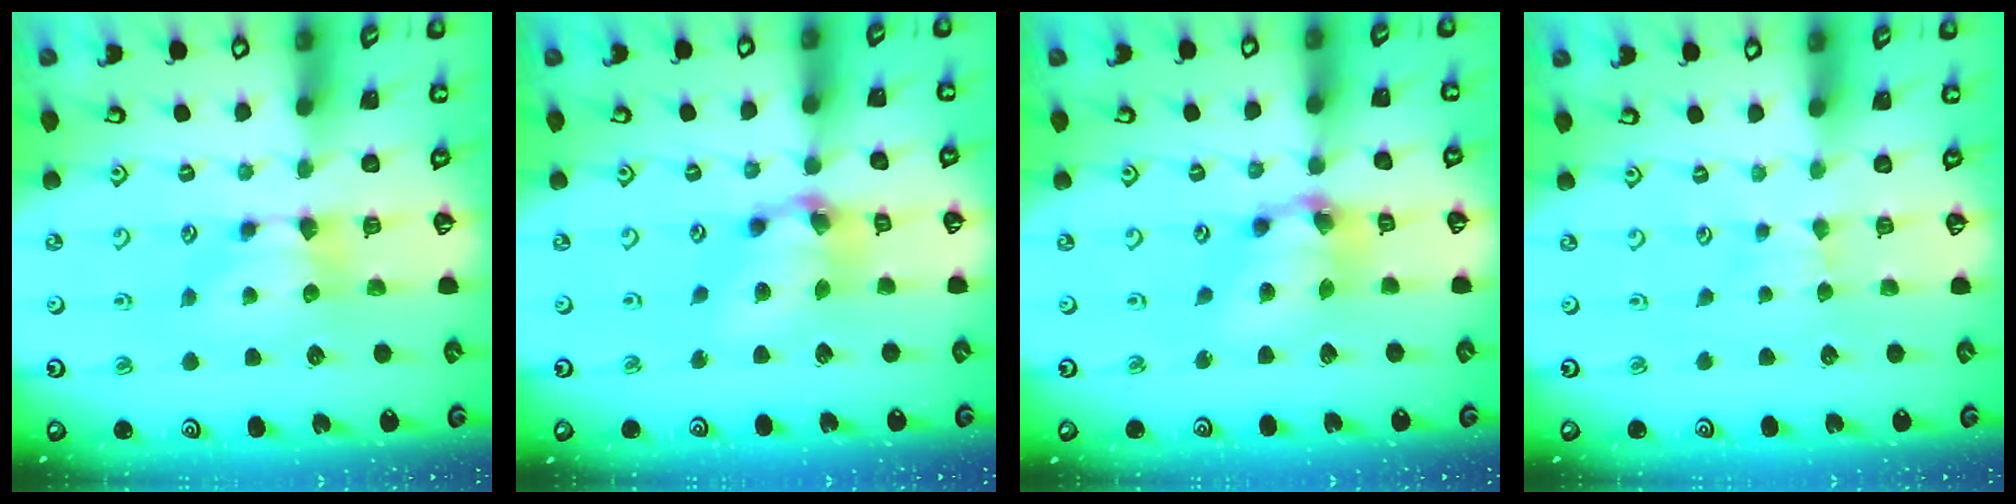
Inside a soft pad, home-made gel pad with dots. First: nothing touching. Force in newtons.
{"total": 6.9, "press": 6.6, "slide": 2.2}
{"total": 7.1, "press": 6.7, "slide": 2.3}
{"total": 1.6, "press": 1.5, "slide": 0.5}